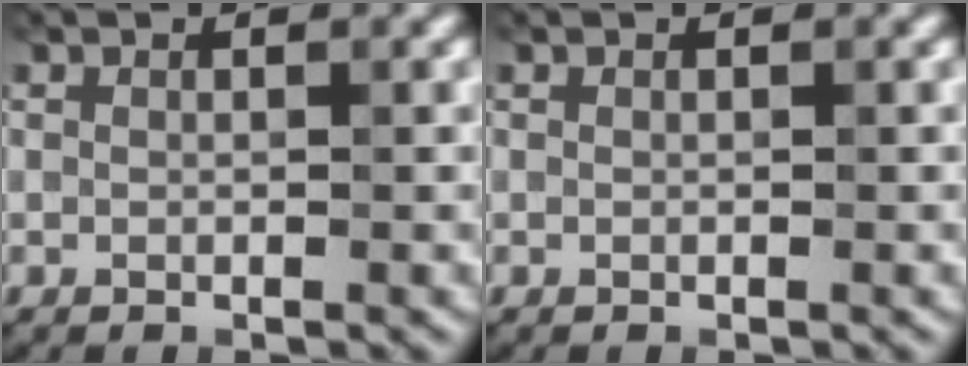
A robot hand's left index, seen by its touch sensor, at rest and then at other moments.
{"total": 0.0}